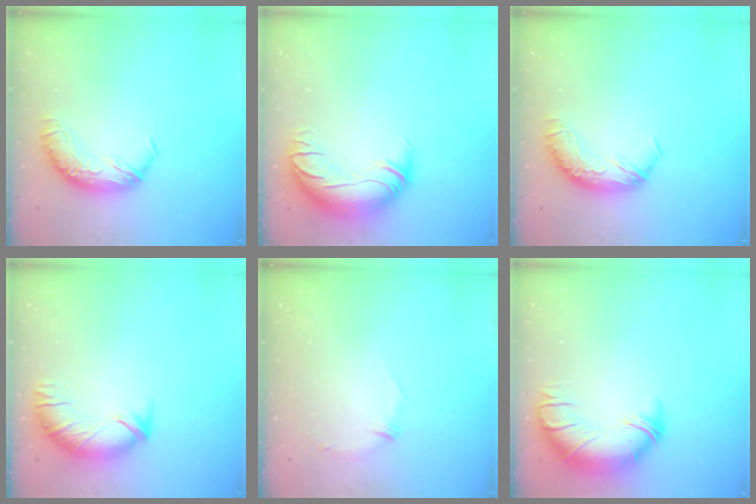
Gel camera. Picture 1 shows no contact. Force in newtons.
{"total": 2.7, "press": 0.5, "slide": 2.7}
{"total": 0.0}
{"total": 3.7, "press": 2.8, "slide": 2.5}
{"total": 7.5, "press": 7.4, "slide": 0.7}
{"total": 2.7, "press": 1.6, "slide": 2.2}